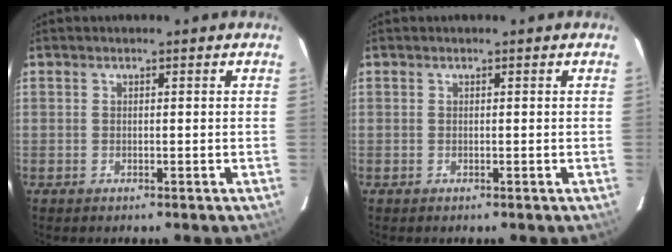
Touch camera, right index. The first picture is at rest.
{"total": 0.0}